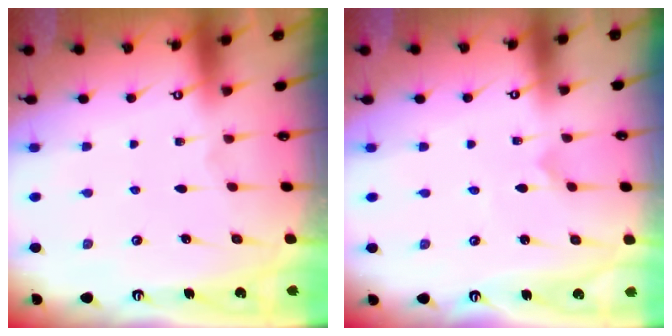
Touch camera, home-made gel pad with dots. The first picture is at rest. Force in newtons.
{"total": 0.0}